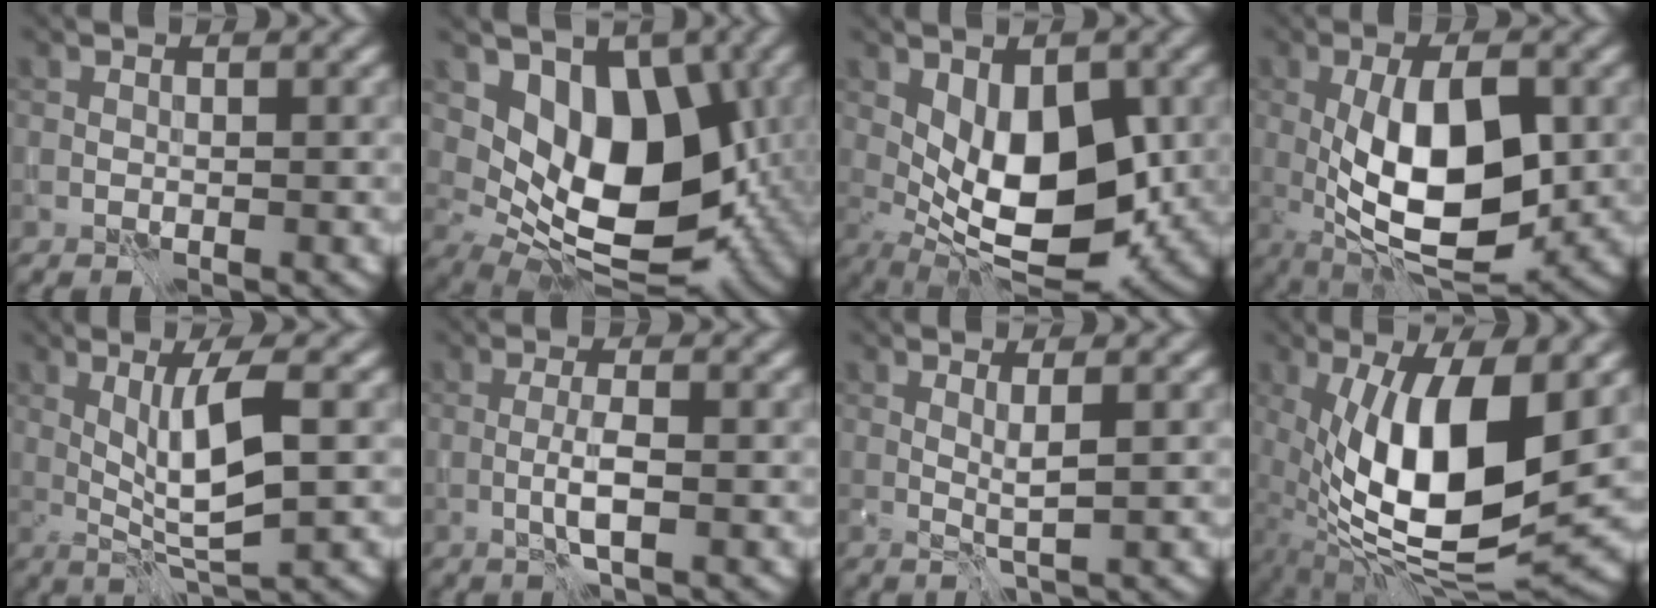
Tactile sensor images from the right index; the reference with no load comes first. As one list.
[{"total": 10.5, "force": [1.5, 6.4, 8.1], "torque": [-0.109, -0.018, 0.022]}, {"total": 9.5, "force": [-0.1, 4.7, 8.2], "torque": [-0.127, -0.008, 0.000]}, {"total": 10.4, "force": [-0.8, 4.3, 9.4], "torque": [-0.166, -0.008, -0.011]}, {"total": 5.3, "force": [0.5, 0.8, 5.2], "torque": [-0.096, -0.006, 0.015]}, {"total": 2.1, "force": [-0.7, 0.1, 2.0], "torque": [-0.040, -0.001, -0.015]}, {"total": 1.2, "force": [0.4, -0.2, 1.2], "torque": [-0.022, -0.006, 0.007]}, {"total": 12.8, "force": [0.3, 4.9, 11.8], "torque": [-0.204, -0.010, 0.002]}]